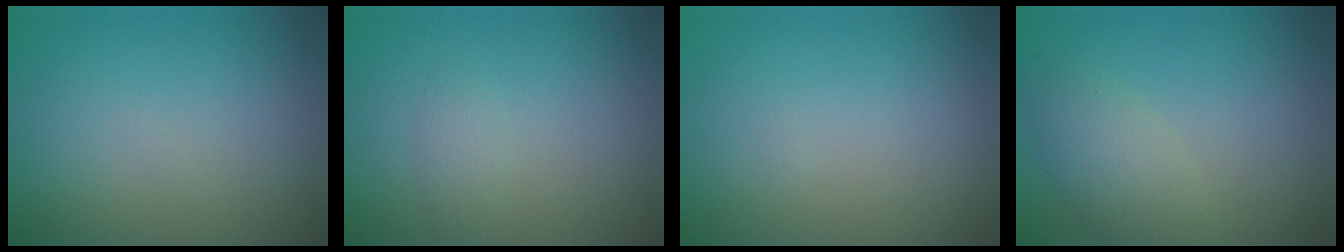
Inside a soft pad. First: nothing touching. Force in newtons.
{"total": 1.1, "press": 1.1, "slide": 0.0}
{"total": 0.0}
{"total": 3.2, "press": 3.1, "slide": 0.2}